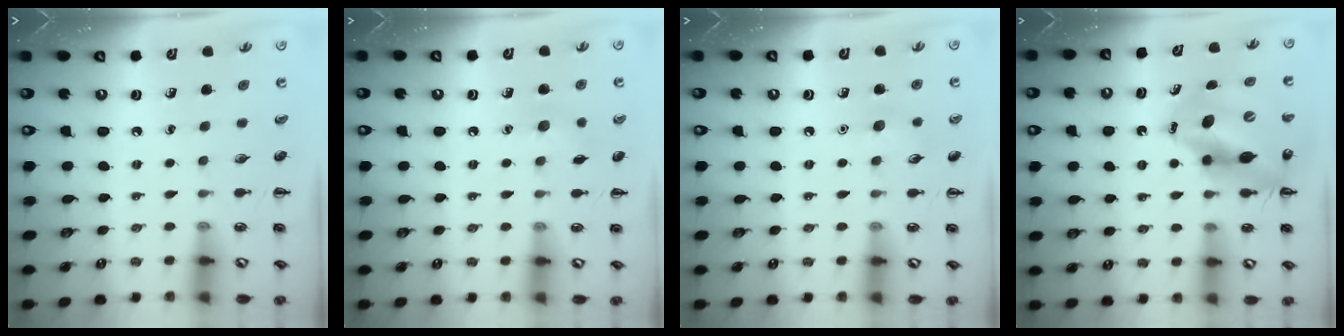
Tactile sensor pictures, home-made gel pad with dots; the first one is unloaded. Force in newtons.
{"total": 5.8, "press": 5.7, "slide": 1.5}
{"total": 5.9, "press": 5.6, "slide": 1.6}
{"total": 15.3, "press": 14.5, "slide": 4.7}